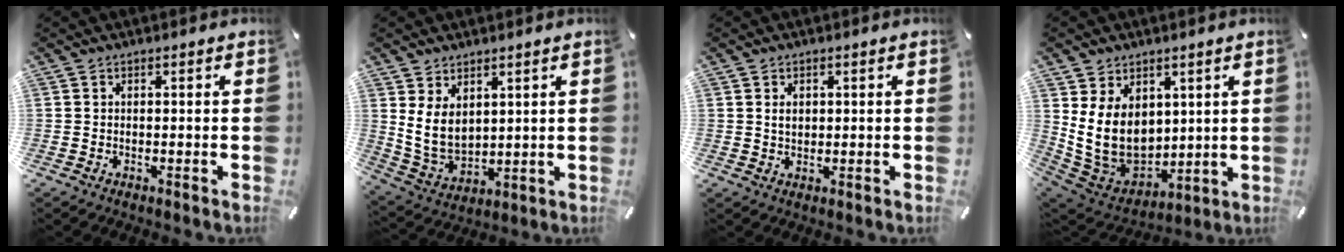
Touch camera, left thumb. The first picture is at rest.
{"total": 8.1, "force": [3.5, 5.8, 4.4], "torque": [-0.109, -0.025, 0.063]}
{"total": 2.3, "force": [0.6, 1.7, 1.4], "torque": [-0.024, 0.002, 0.009]}
{"total": 13.6, "force": [2.7, 11.0, 7.6], "torque": [-0.162, -0.030, 0.057]}